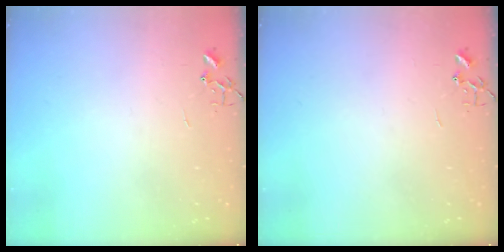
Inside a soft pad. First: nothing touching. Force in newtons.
{"total": 0.0}